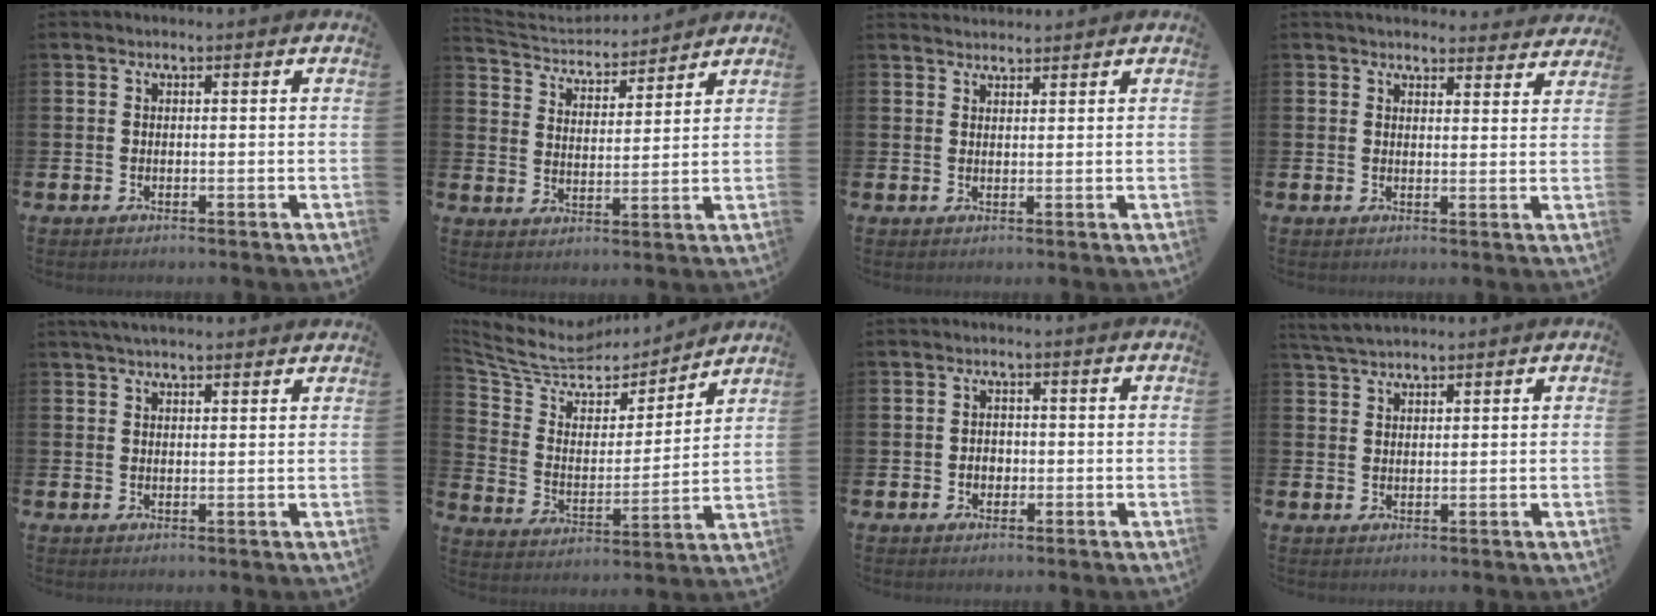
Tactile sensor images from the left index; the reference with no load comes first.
{"total": 4.3, "force": [4.2, 1.2, 0.1], "torque": [-0.025, -0.032, 0.069]}
{"total": 2.1, "force": [2.0, 0.4, 0.1], "torque": [0.007, -0.011, 0.034]}
{"total": 3.7, "force": [3.6, 0.7, 0.3], "torque": [-0.006, -0.019, 0.065]}
{"total": 2.9, "force": [2.7, 0.5, 1.0], "torque": [-0.026, -0.002, 0.050]}
{"total": 7.9, "force": [6.7, 3.8, 1.8], "torque": [-0.081, -0.050, 0.117]}
{"total": 1.8, "force": [-0.4, 1.5, 0.9], "torque": [-0.006, 0.003, -0.013]}
{"total": 3.1, "force": [2.9, 0.5, 0.9], "torque": [-0.021, -0.007, 0.054]}